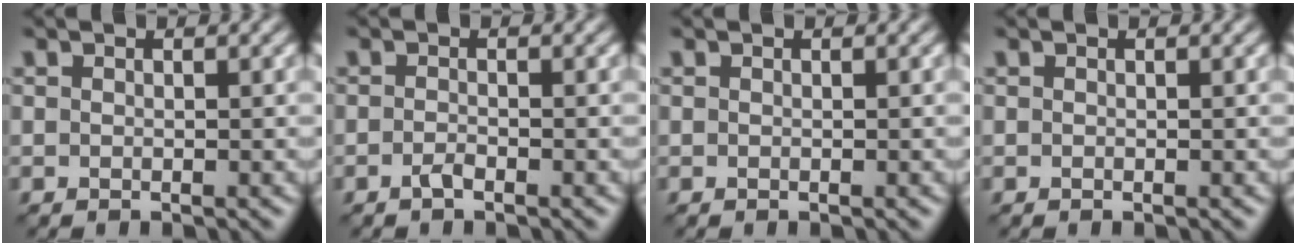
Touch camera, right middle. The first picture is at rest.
{"total": 0.9, "force": [-0.6, 0.2, 0.6], "torque": [-0.014, 0.001, -0.013]}
{"total": 0.0}
{"total": 0.0}